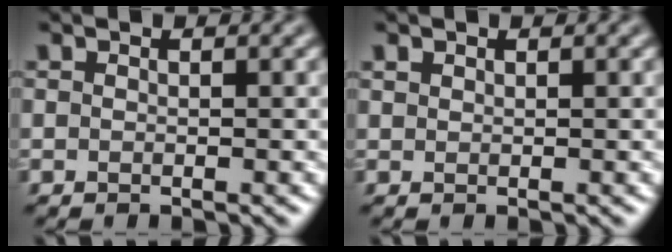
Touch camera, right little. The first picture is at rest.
{"total": 0.6, "force": [0.4, 0.3, 0.1], "torque": [-0.003, 0.000, 0.011]}